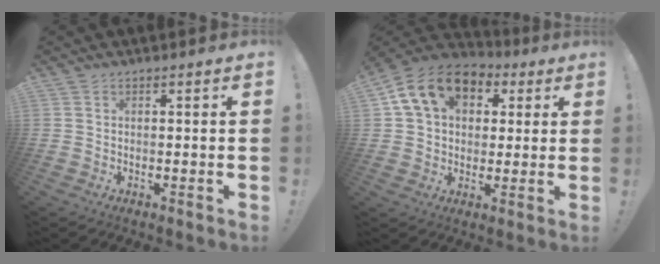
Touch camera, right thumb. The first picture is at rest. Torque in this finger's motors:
{"motor_torque": [0.58, 0.59, 1.18, 0.09, 0.46]}